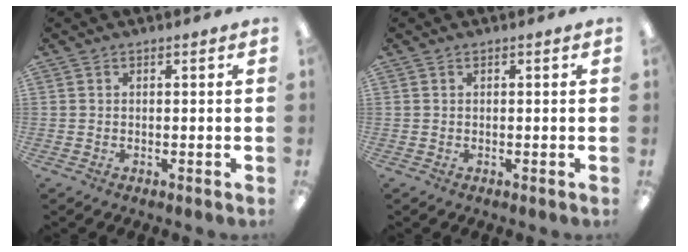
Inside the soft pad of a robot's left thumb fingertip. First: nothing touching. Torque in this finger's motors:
{"motor_torque": [0.00, 0.00, 0.03, -0.03, 0.00]}